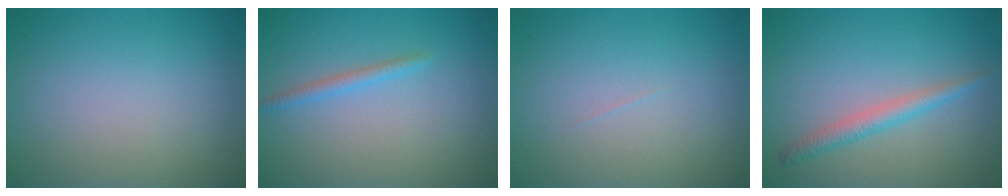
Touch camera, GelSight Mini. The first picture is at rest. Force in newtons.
{"total": 1.3, "press": 1.3, "slide": 0.0}
{"total": 0.0}
{"total": 2.2, "press": 2.2, "slide": 0.1}